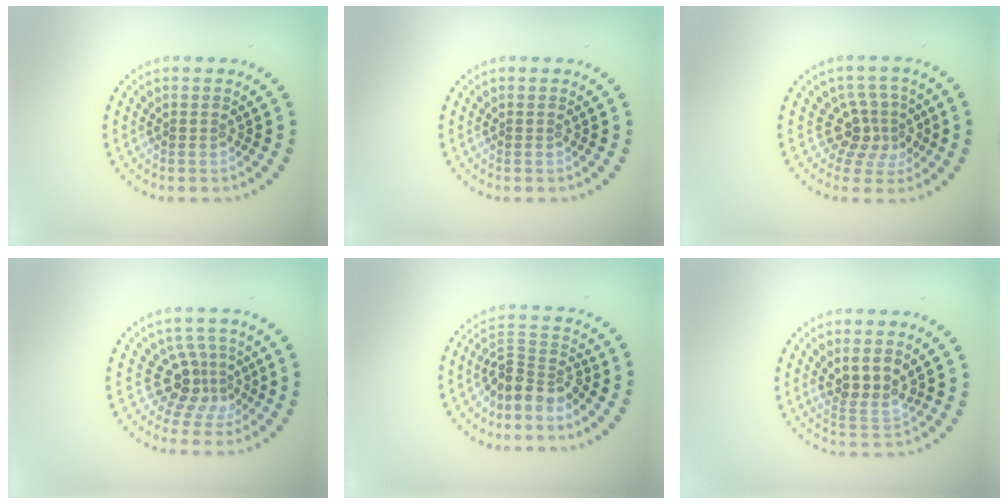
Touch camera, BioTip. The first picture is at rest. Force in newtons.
{"total": 0.0}
{"total": 3.3, "press": 2.4, "slide": 2.2}
{"total": 3.7, "press": 2.6, "slide": 2.6}
{"total": 3.4, "press": 2.4, "slide": 2.5}
{"total": 3.3, "press": 3.0, "slide": 1.5}